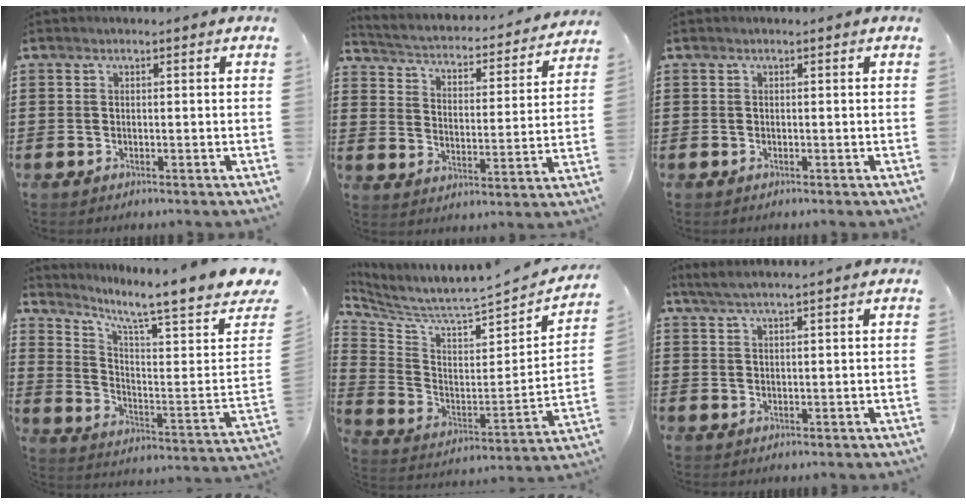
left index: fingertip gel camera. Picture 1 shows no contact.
{"total": 2.1, "force": [2.1, 0.2, 0.4], "torque": [-0.027, -0.027, 0.023]}
{"total": 0.0}
{"total": 6.6, "force": [5.6, -0.7, 3.5], "torque": [-0.083, -0.067, 0.082]}
{"total": 4.0, "force": [3.7, -0.4, 1.5], "torque": [-0.053, -0.056, 0.053]}
{"total": 2.4, "force": [2.1, 0.0, 1.3], "torque": [-0.029, 0.002, 0.040]}